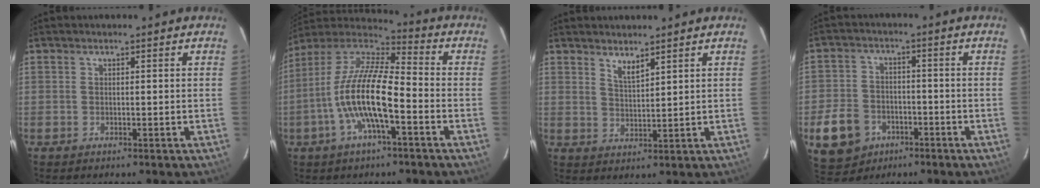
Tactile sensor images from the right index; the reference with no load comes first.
{"total": 15.7, "force": [-5.0, 4.1, 14.3], "torque": [-0.275, -0.004, -0.101]}
{"total": 3.2, "force": [2.7, 0.6, 1.7], "torque": [-0.030, -0.002, 0.047]}
{"total": 11.0, "force": [-5.1, 8.6, 4.7], "torque": [-0.131, 0.015, -0.071]}